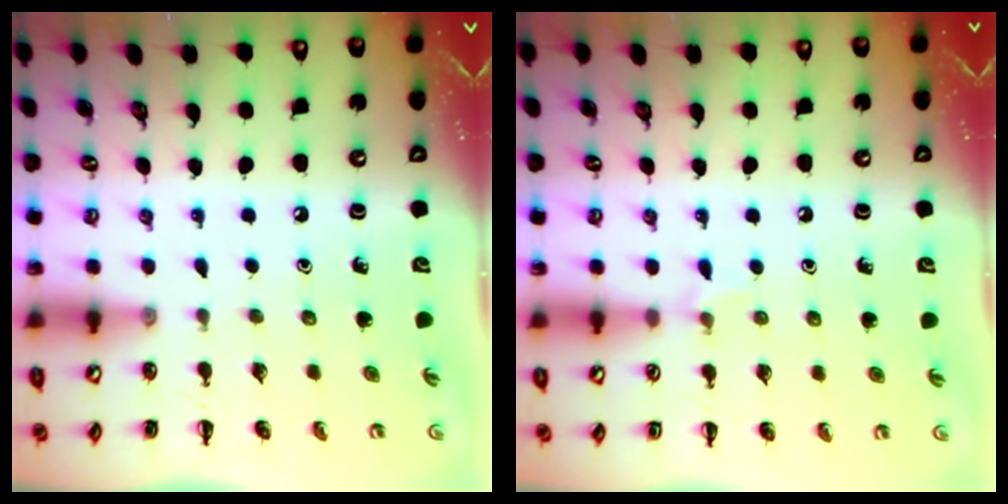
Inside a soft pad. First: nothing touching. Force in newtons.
{"total": 5.2, "press": 4.8, "slide": 1.9}